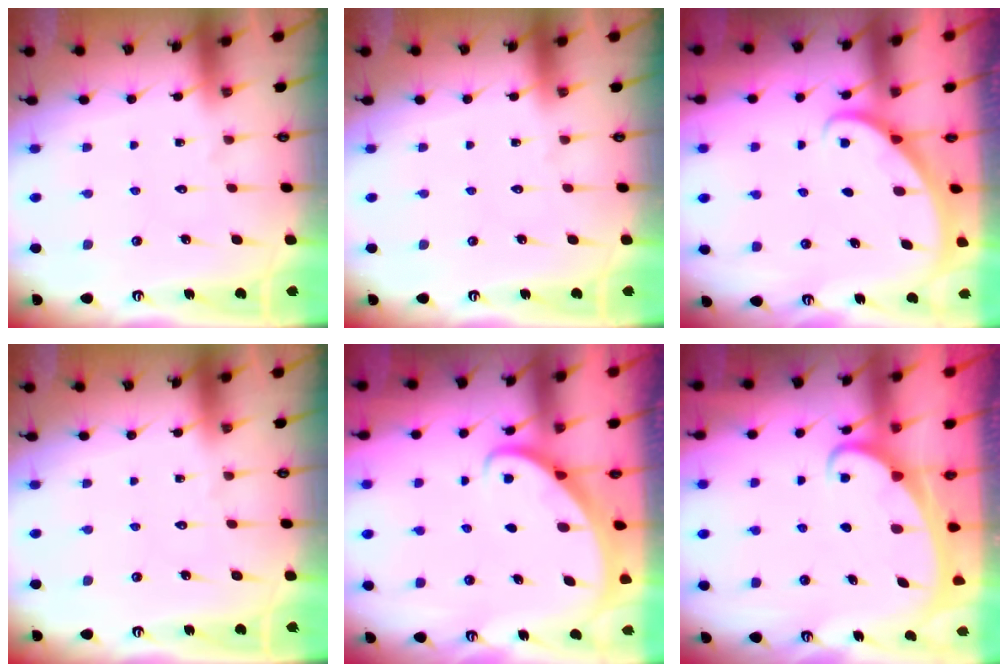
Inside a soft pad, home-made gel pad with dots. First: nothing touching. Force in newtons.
{"total": 0.0}
{"total": 2.1, "press": 2.1, "slide": 0.1}
{"total": 0.0}
{"total": 2.5, "press": 2.5, "slide": 0.3}
{"total": 2.1, "press": 2.1, "slide": 0.2}